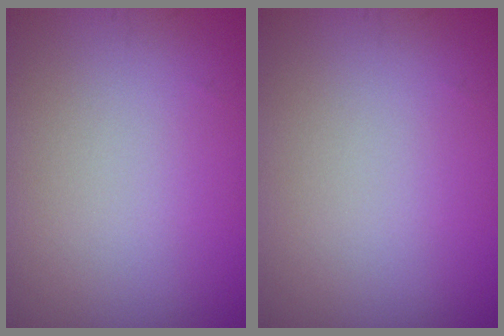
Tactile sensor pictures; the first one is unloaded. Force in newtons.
{"total": 0.0}